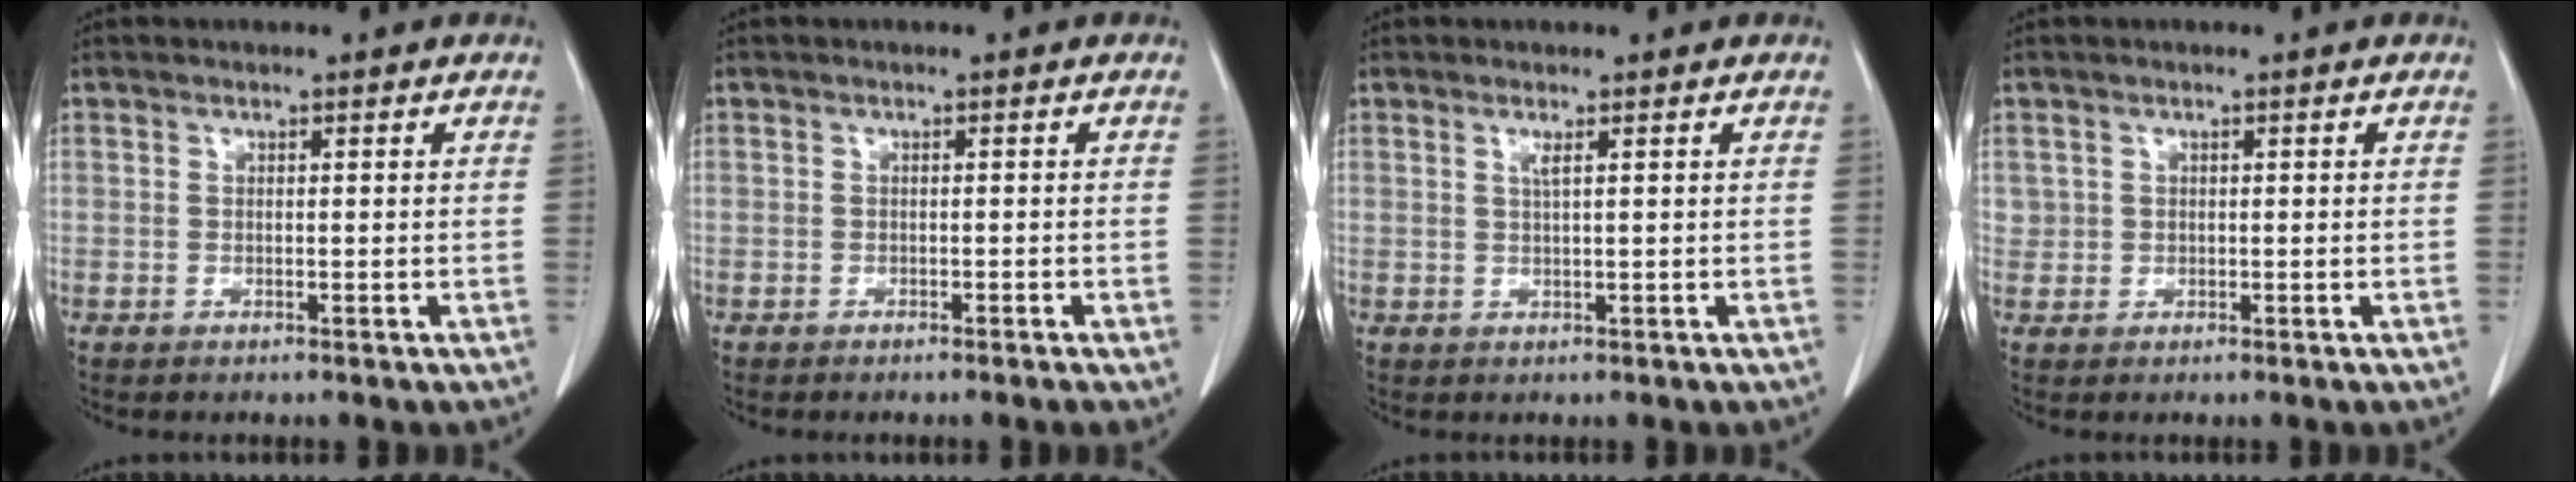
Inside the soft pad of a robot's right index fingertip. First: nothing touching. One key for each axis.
{"total": 1.1, "fx": -0.8, "fy": 0.2, "fz": 0.8, "tx": -0.015, "ty": -0.001, "tz": -0.009}
{"total": 1.2, "fx": 0.5, "fy": -0.1, "fz": 1.0, "tx": -0.026, "ty": -0.002, "tz": 0.011}
{"total": 1.2, "fx": 0.2, "fy": 1.1, "fz": 0.0, "tx": 0.011, "ty": 0.004, "tz": 0.002}